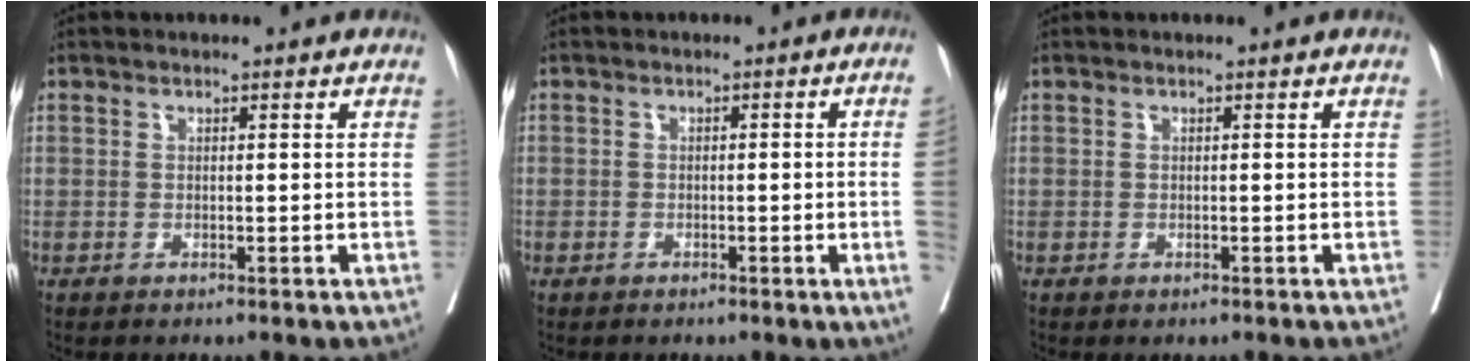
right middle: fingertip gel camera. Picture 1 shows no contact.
{"total": 3.0, "force": [-0.7, -0.6, 2.9], "torque": [-0.038, 0.002, -0.009]}
{"total": 0.0}